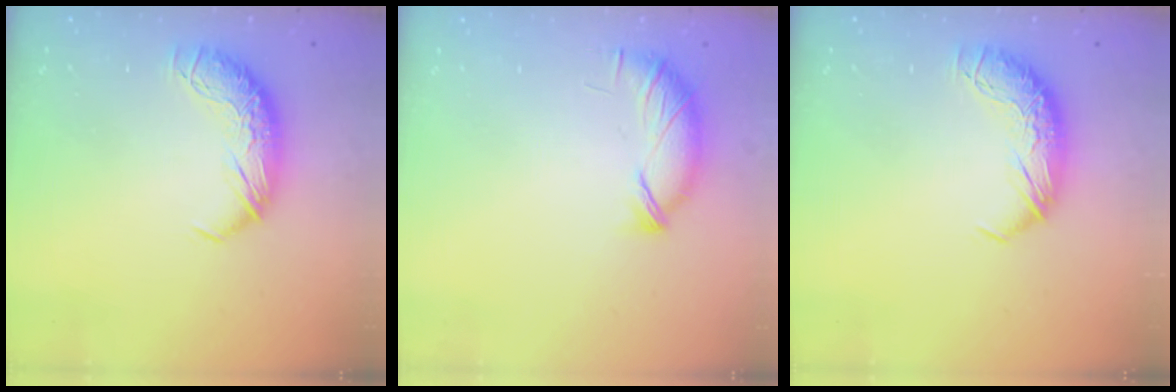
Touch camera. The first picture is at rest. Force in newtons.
{"total": 5.7, "press": 5.7, "slide": 0.4}
{"total": 0.0}